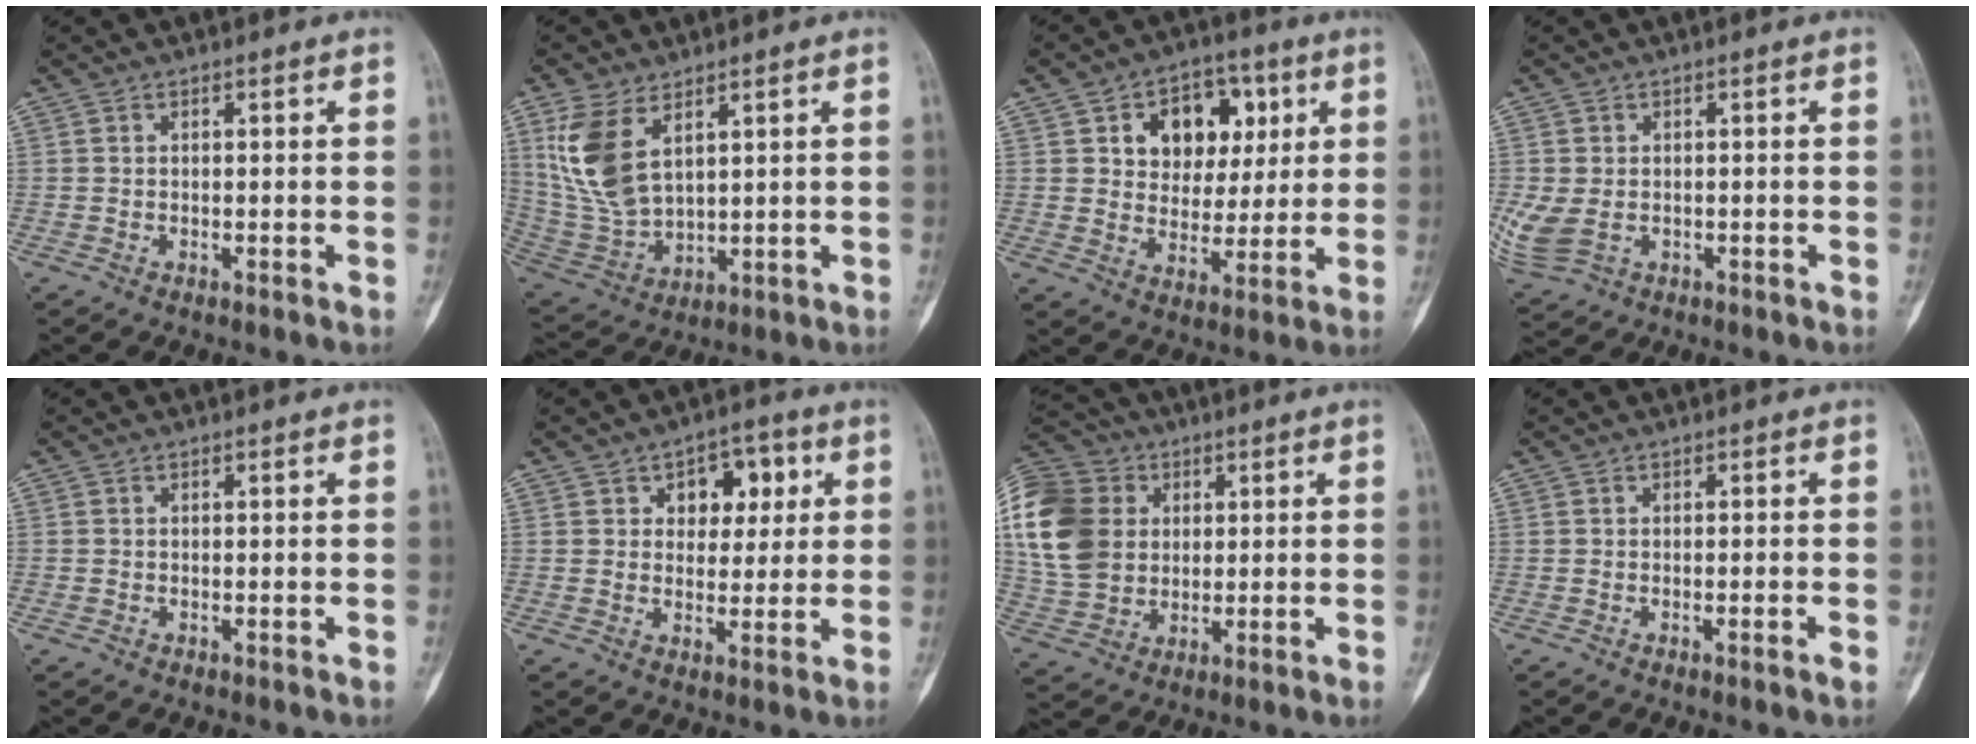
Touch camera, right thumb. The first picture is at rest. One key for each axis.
{"total": 12.1, "fx": 5.2, "fy": 6.4, "fz": 8.9, "tx": -0.188, "ty": -0.019, "tz": 0.122}
{"total": 12.7, "fx": 4.4, "fy": 9.4, "fz": 7.4, "tx": -0.056, "ty": -0.006, "tz": 0.069}
{"total": 6.3, "fx": -1.0, "fy": 4.4, "fz": 4.4, "tx": -0.110, "ty": -0.004, "tz": -0.011}
{"total": 0.0}
{"total": 8.1, "fx": 2.8, "fy": 5.5, "fz": 5.3, "tx": -0.025, "ty": -0.005, "tz": 0.033}
{"total": 18.3, "fx": 3.3, "fy": 14.7, "fz": 10.4, "tx": -0.216, "ty": 0.010, "tz": 0.061}
{"total": 1.3, "fx": -0.6, "fy": 0.0, "fz": 1.2, "tx": -0.021, "ty": -0.001, "tz": -0.008}